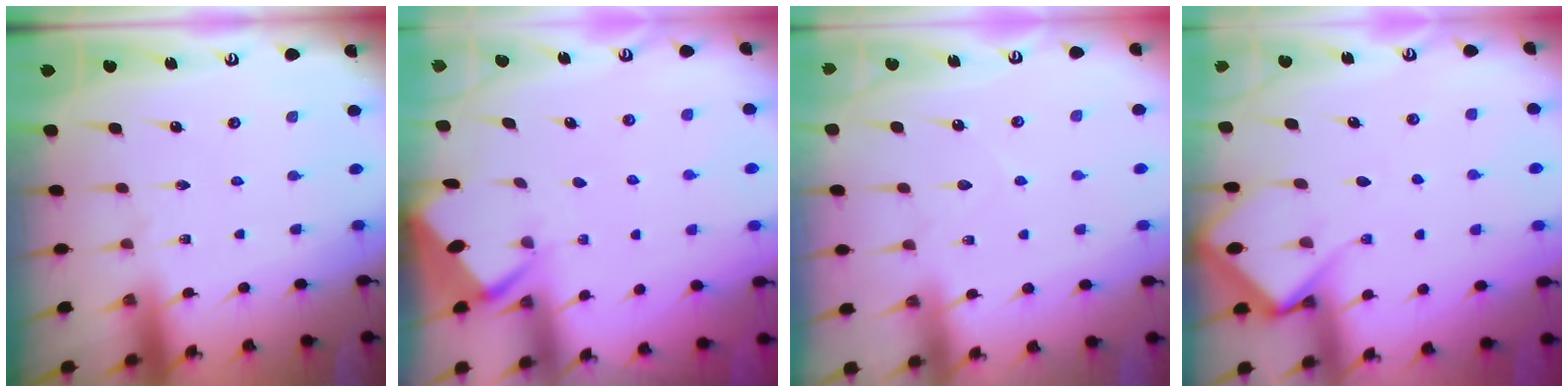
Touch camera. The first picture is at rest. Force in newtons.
{"total": 2.8, "press": 2.7, "slide": 0.4}
{"total": 4.9, "press": 4.8, "slide": 0.4}
{"total": 8.5, "press": 8.5, "slide": 0.9}